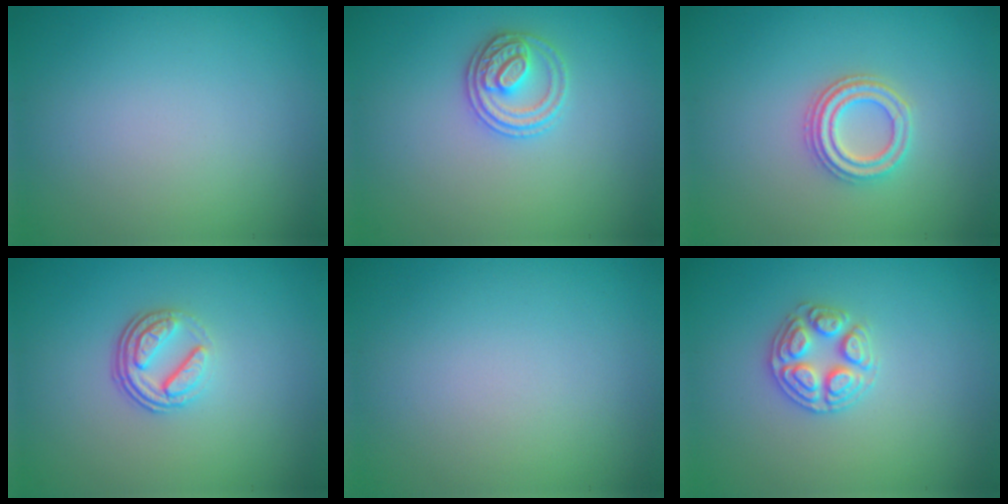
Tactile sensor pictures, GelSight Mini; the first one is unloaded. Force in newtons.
{"total": 2.7, "press": 2.6, "slide": 0.5}
{"total": 2.9, "press": 2.7, "slide": 1.2}
{"total": 3.7, "press": 2.5, "slide": 2.7}
{"total": 0.0}
{"total": 2.9, "press": 2.8, "slide": 0.3}